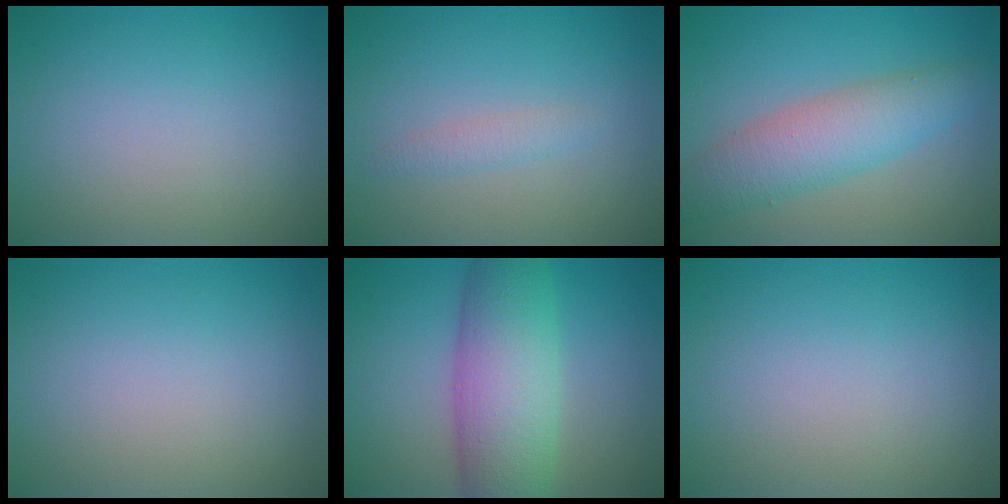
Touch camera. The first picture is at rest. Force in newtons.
{"total": 1.2, "press": 1.2, "slide": 0.0}
{"total": 5.3, "press": 5.3, "slide": 0.1}
{"total": 0.0}
{"total": 8.5, "press": 8.5, "slide": 0.1}
{"total": 0.0}